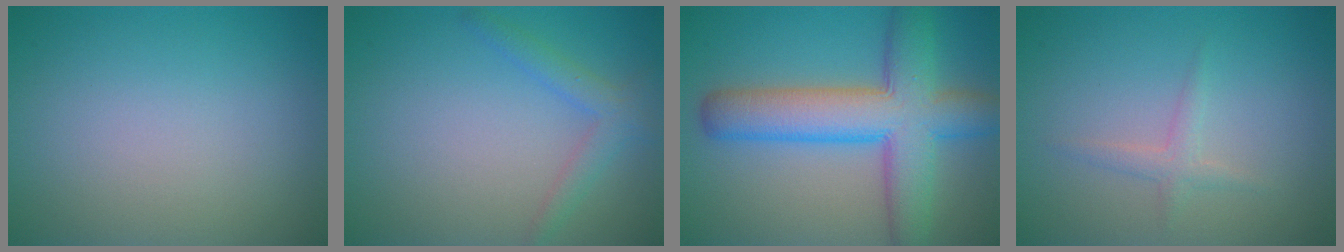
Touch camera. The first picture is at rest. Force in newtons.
{"total": 2.2, "press": 2.2, "slide": 0.0}
{"total": 9.0, "press": 8.9, "slide": 0.3}
{"total": 1.3, "press": 1.3, "slide": 0.0}